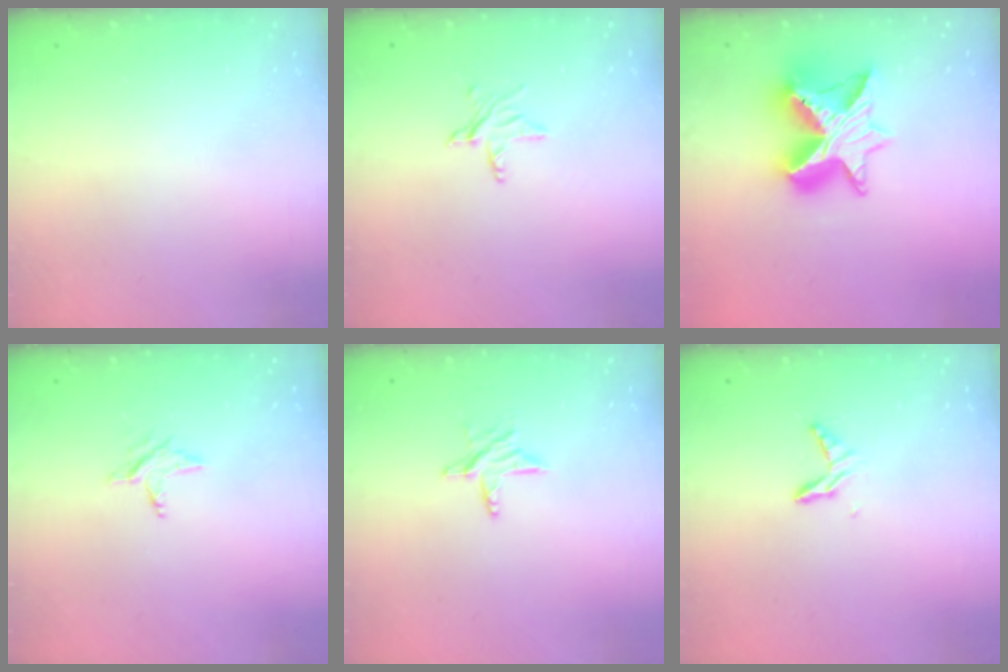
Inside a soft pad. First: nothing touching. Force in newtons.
{"total": 3.6, "press": 3.6, "slide": 0.3}
{"total": 13.6, "press": 13.5, "slide": 1.0}
{"total": 2.5, "press": 2.5, "slide": 0.3}
{"total": 5.5, "press": 5.5, "slide": 0.5}
{"total": 5.5, "press": 5.4, "slide": 0.5}